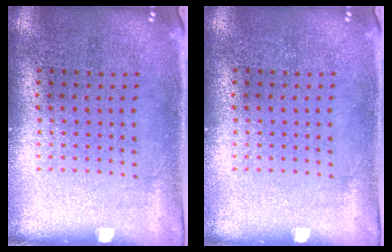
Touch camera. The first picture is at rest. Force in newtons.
{"total": 0.0}